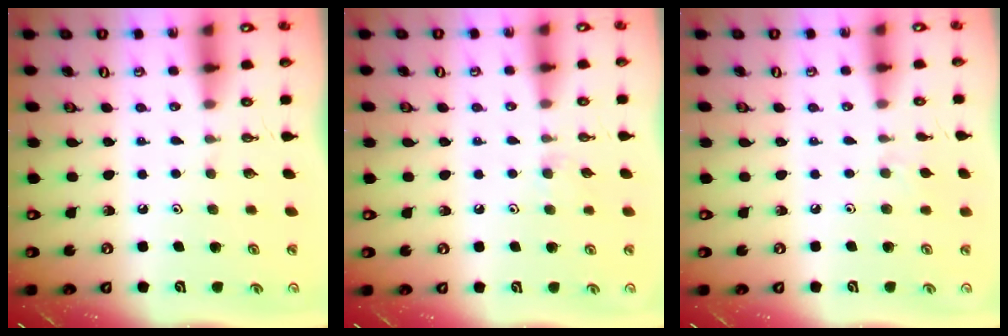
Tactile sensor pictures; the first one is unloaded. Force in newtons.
{"total": 3.7, "press": 3.7, "slide": 0.6}
{"total": 4.4, "press": 4.4, "slide": 0.6}